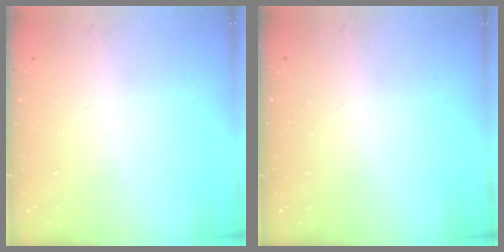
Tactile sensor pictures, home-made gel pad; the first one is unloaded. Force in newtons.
{"total": 0.0}